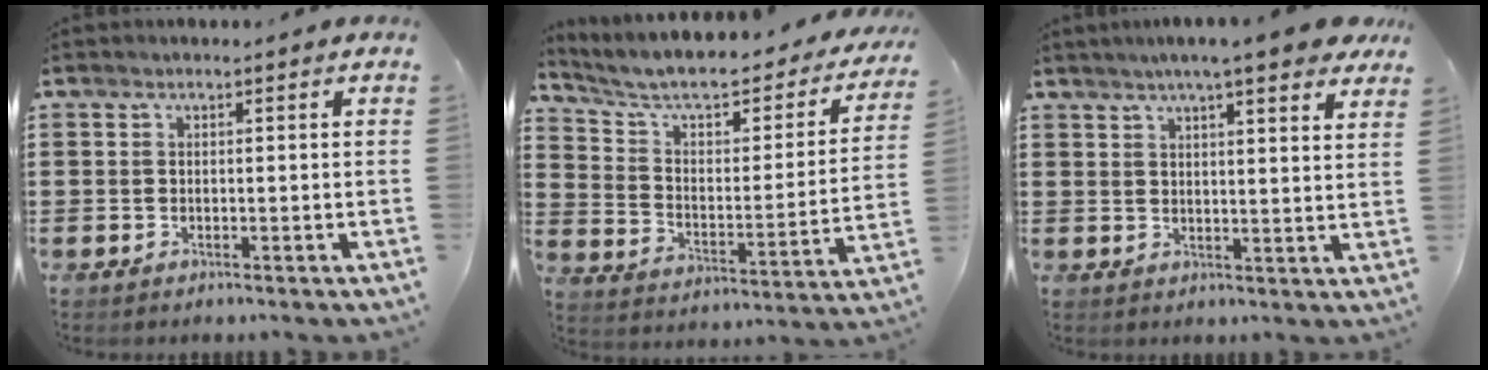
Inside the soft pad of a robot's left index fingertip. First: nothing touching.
{"total": 7.2, "force": [5.9, 1.9, 3.6], "torque": [-0.097, -0.041, 0.096]}
{"total": 6.5, "force": [5.3, 0.2, 3.6], "torque": [-0.078, -0.008, 0.093]}